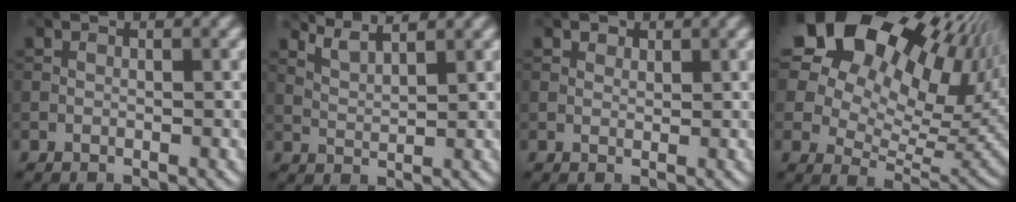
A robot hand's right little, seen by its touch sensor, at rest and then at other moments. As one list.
[{"total": 3.3, "force": [3.0, 0.5, 1.3], "torque": [-0.020, 0.003, 0.052]}, {"total": 1.1, "force": [0.9, 0.7, 0.3], "torque": [-0.007, -0.001, 0.012]}, {"total": 23.9, "force": [13.9, 13.9, 13.6], "torque": [-0.287, 0.085, 0.234]}]